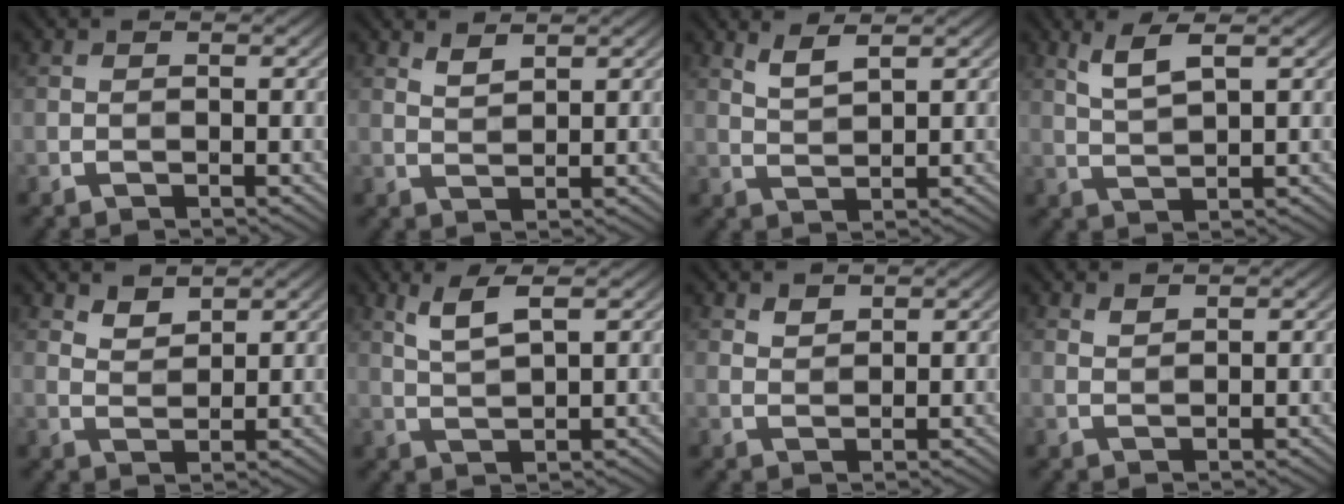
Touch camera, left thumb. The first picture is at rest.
{"total": 1.9, "force": [1.6, 0.5, 1.0], "torque": [-0.026, -0.001, 0.033]}
{"total": 2.9, "force": [2.1, 0.7, 2.0], "torque": [-0.049, 0.000, 0.046]}
{"total": 4.0, "force": [2.3, 0.9, 3.2], "torque": [-0.077, 0.002, 0.051]}
{"total": 2.8, "force": [2.3, 1.2, 1.1], "torque": [-0.023, -0.004, 0.049]}
{"total": 4.0, "force": [2.3, 0.8, 3.2], "torque": [-0.078, 0.002, 0.051]}
{"total": 1.7, "force": [1.4, 0.8, 0.6], "torque": [-0.015, -0.003, 0.030]}
{"total": 1.1, "force": [1.0, 0.3, 0.5], "torque": [-0.014, -0.002, 0.022]}